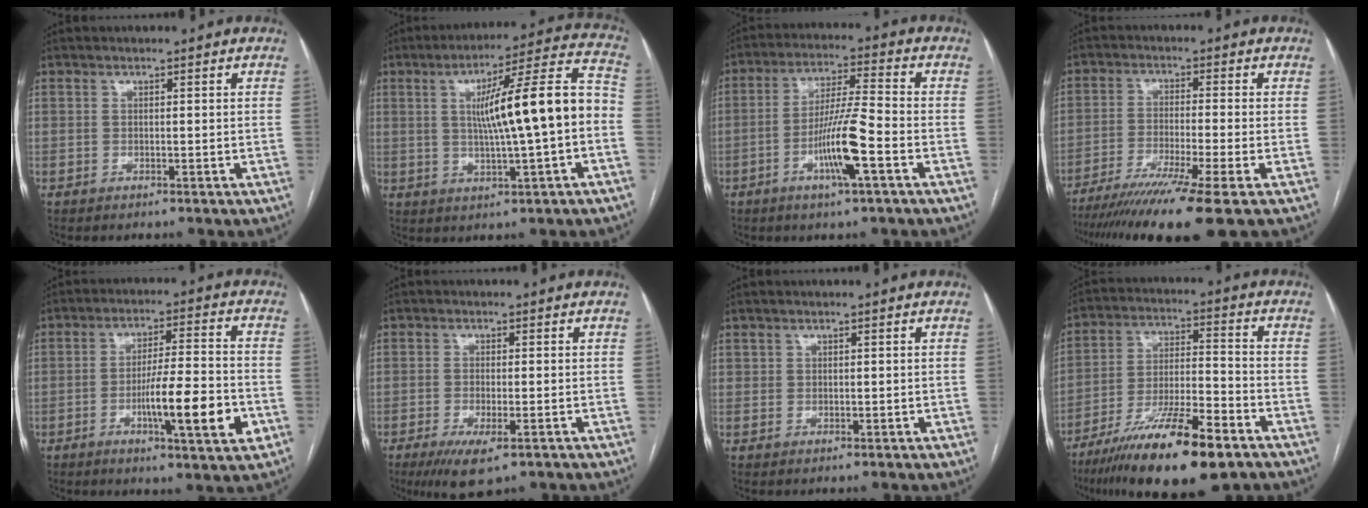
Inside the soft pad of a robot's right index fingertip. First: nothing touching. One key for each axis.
{"total": 15.2, "fx": -0.2, "fy": 0.8, "fz": 15.1, "tx": -0.227, "ty": 0.027, "tz": -0.003}
{"total": 10.0, "fx": -3.7, "fy": 0.2, "fz": 9.3, "tx": -0.177, "ty": -0.004, "tz": -0.070}
{"total": 13.6, "fx": -9.8, "fy": -1.6, "fz": 9.2, "tx": -0.155, "ty": -0.042, "tz": -0.157}
{"total": 12.2, "fx": -3.8, "fy": 1.0, "fz": 11.6, "tx": -0.185, "ty": -0.006, "tz": -0.060}
{"total": 5.7, "fx": -3.1, "fy": 1.5, "fz": 4.6, "tx": -0.078, "ty": -0.014, "tz": -0.045}
{"total": 0.8, "fx": 0.5, "fy": 0.7, "fz": 0.1, "tx": 0.008, "ty": -0.001, "tz": 0.006}
{"total": 17.7, "fx": -11.3, "fy": 2.7, "fz": 13.3, "tx": -0.228, "ty": -0.032, "tz": -0.198}